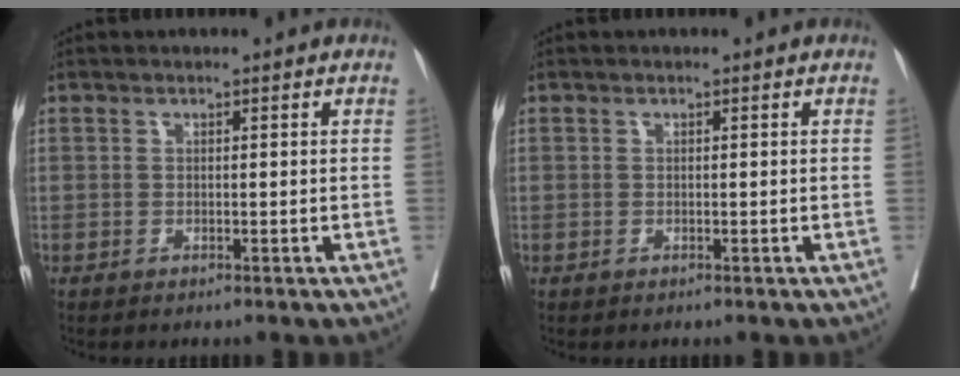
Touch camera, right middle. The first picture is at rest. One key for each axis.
{"total": 0.0}